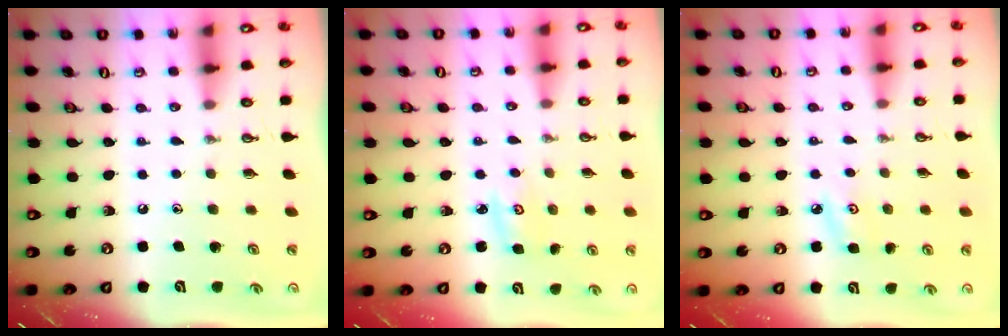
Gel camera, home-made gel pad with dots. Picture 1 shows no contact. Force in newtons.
{"total": 2.3, "press": 2.3, "slide": 0.2}
{"total": 5.1, "press": 5.0, "slide": 0.6}